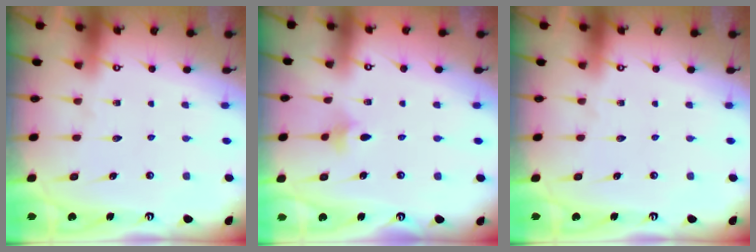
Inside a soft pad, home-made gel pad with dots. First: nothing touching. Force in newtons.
{"total": 2.3, "press": 2.2, "slide": 0.5}
{"total": 0.0}